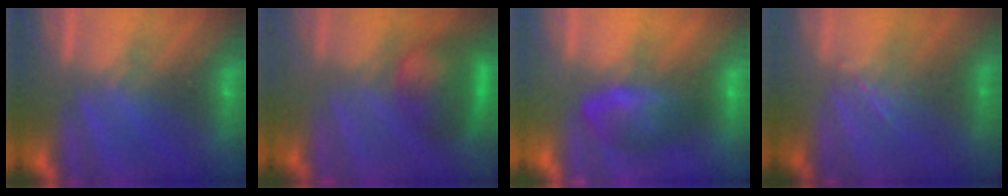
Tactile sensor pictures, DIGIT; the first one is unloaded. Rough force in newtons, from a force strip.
{"total": 8.1}
{"total": 7.7}
{"total": 1.1}